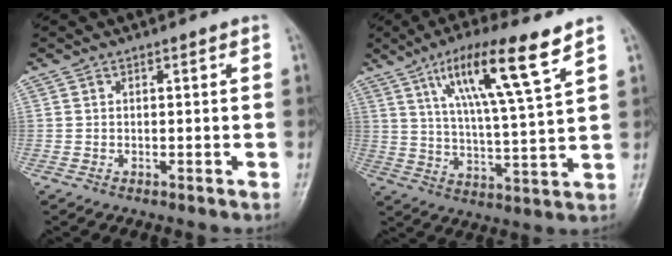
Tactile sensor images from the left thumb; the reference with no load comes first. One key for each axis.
{"total": 14.7, "fx": 8.1, "fy": 1.8, "fz": 12.1, "tx": -0.212, "ty": -0.031, "tz": 0.143}